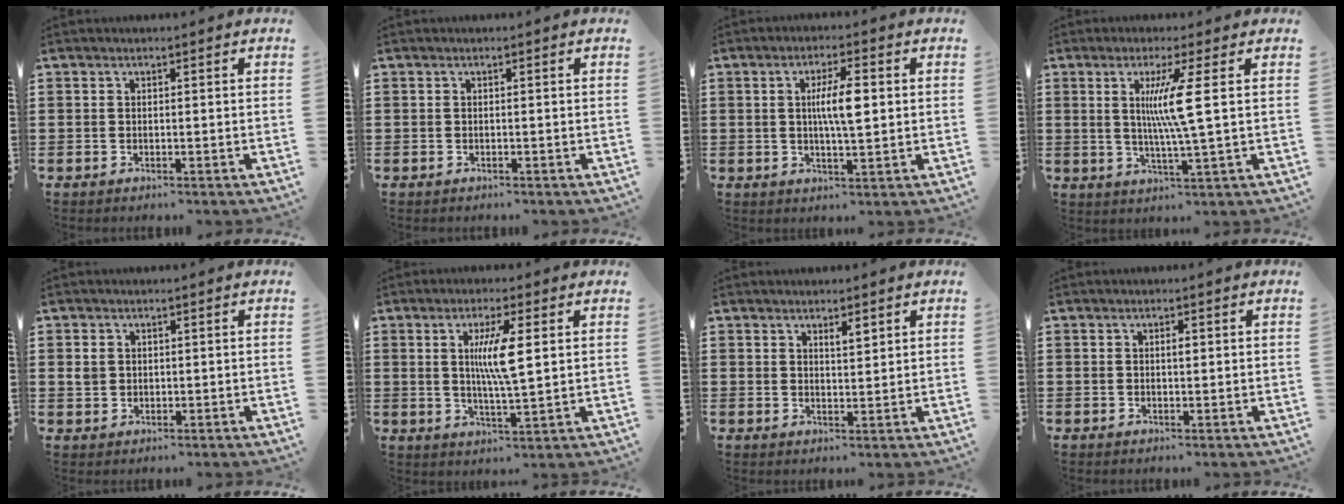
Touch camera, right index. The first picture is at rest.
{"total": 0.0}
{"total": 6.3, "force": [0.9, 1.4, 6.0], "torque": [-0.114, 0.007, 0.011]}
{"total": 7.5, "force": [1.3, -0.8, 7.3], "torque": [-0.148, -0.011, 0.013]}
{"total": 1.7, "force": [0.3, 1.5, 0.8], "torque": [-0.019, 0.008, 0.006]}
{"total": 6.7, "force": [1.5, 0.9, 6.5], "torque": [-0.133, -0.004, 0.019]}
{"total": 2.2, "force": [1.7, 0.7, 1.2], "torque": [-0.010, -0.003, 0.026]}
{"total": 1.2, "force": [0.2, 0.4, 1.1], "torque": [-0.021, 0.002, 0.003]}